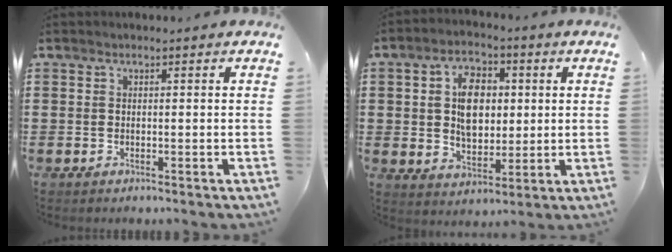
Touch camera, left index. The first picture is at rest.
{"total": 7.9, "force": [1.3, 5.2, 5.8], "torque": [-0.115, 0.012, 0.018]}